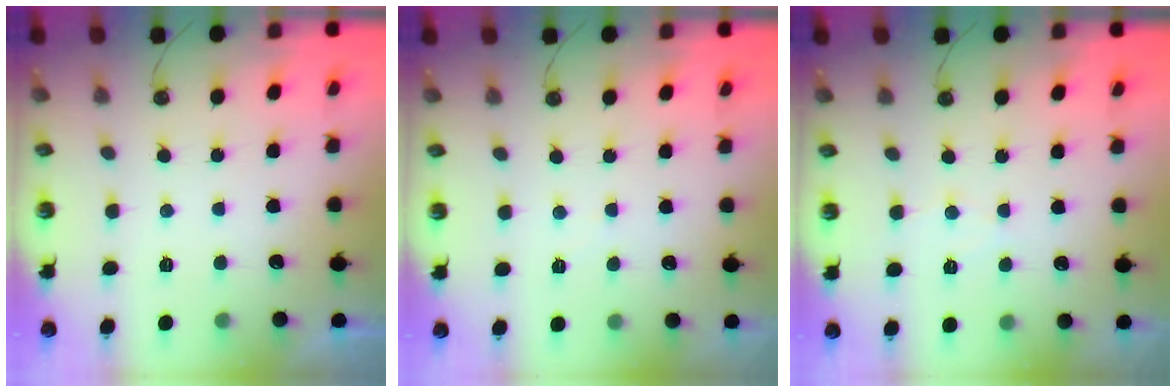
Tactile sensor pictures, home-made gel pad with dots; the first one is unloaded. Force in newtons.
{"total": 1.9, "press": 1.9, "slide": 0.4}
{"total": 4.9, "press": 4.9, "slide": 0.5}